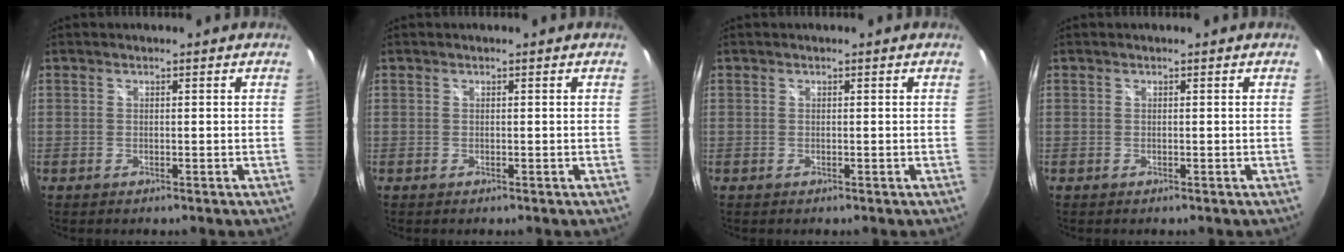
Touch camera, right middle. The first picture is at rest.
{"total": 0.0}
{"total": 0.0}
{"total": 0.0}